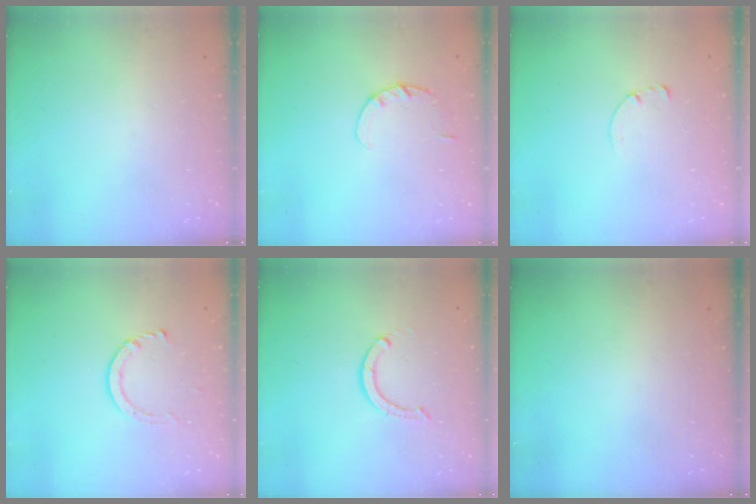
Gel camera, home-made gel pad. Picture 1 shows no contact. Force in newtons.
{"total": 1.8, "press": 1.8, "slide": 0.3}
{"total": 0.7, "press": 0.6, "slide": 0.1}
{"total": 3.3, "press": 3.3, "slide": 0.4}
{"total": 3.7, "press": 3.6, "slide": 0.4}
{"total": 0.0}